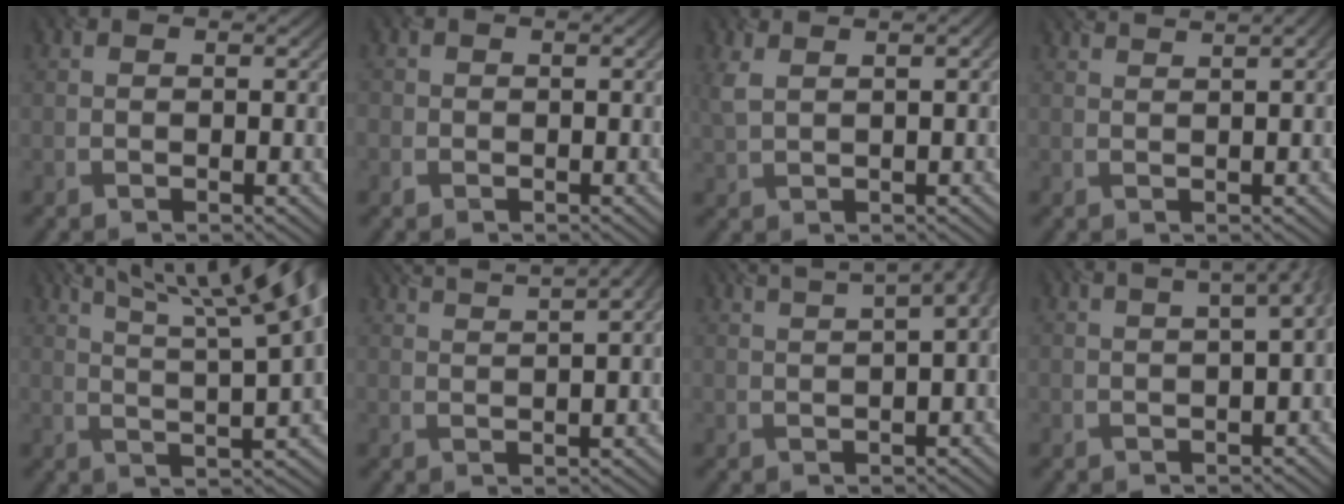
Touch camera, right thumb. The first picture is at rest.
{"total": 1.2, "force": [-0.7, 1.0, 0.0], "torque": [0.000, -0.008, -0.010]}
{"total": 3.6, "force": [1.7, 1.2, 2.9], "torque": [-0.062, 0.013, 0.039]}
{"total": 3.5, "force": [2.4, 0.5, 2.5], "torque": [-0.043, 0.018, 0.031]}
{"total": 13.7, "force": [7.5, 3.4, 11.0], "torque": [-0.139, 0.040, 0.089]}
{"total": 6.8, "force": [4.7, 1.1, 4.8], "torque": [-0.068, 0.034, 0.056]}
{"total": 12.3, "force": [5.0, 4.7, 10.2], "torque": [-0.103, 0.061, 0.054]}
{"total": 6.7, "force": [1.2, 2.8, 6.0], "torque": [-0.050, 0.031, -0.002]}